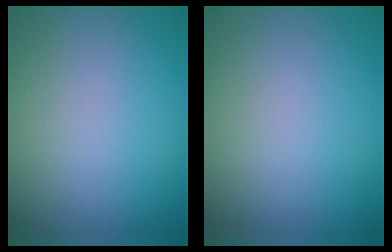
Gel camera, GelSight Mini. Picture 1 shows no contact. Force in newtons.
{"total": 0.0}